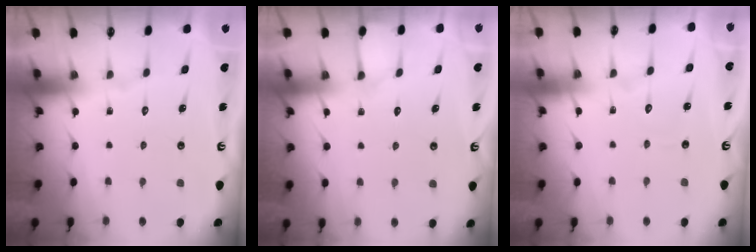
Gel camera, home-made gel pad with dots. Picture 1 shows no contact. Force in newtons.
{"total": 5.2, "press": 5.2, "slide": 0.6}
{"total": 4.3, "press": 4.3, "slide": 0.4}